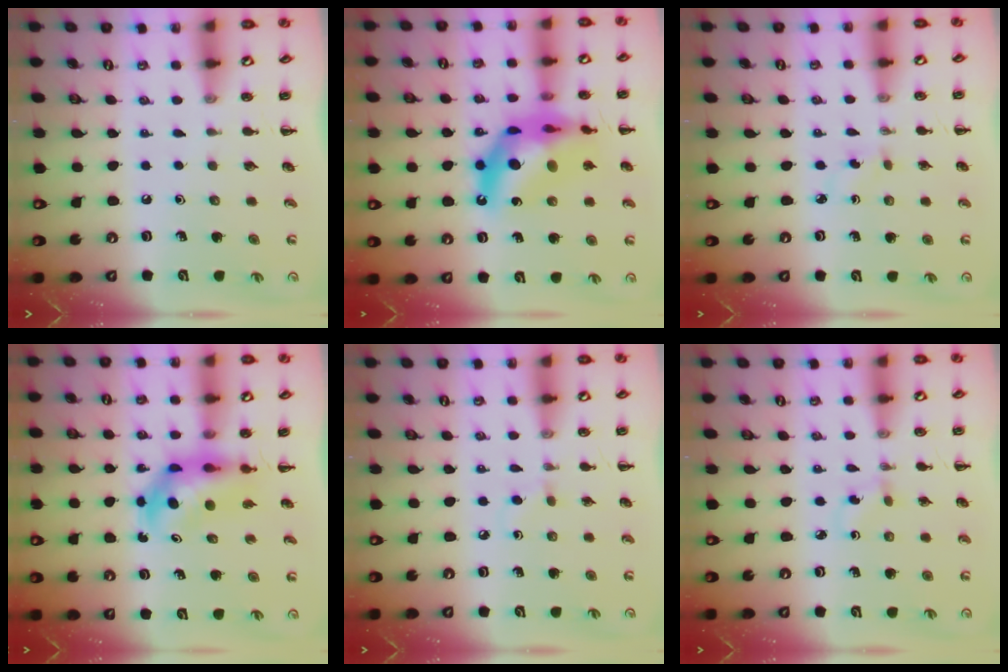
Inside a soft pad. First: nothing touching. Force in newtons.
{"total": 17.1, "press": 16.5, "slide": 4.7}
{"total": 1.8, "press": 1.6, "slide": 0.7}
{"total": 5.8, "press": 5.8, "slide": 0.9}
{"total": 2.7, "press": 2.5, "slide": 0.9}
{"total": 1.3, "press": 1.1, "slide": 0.7}